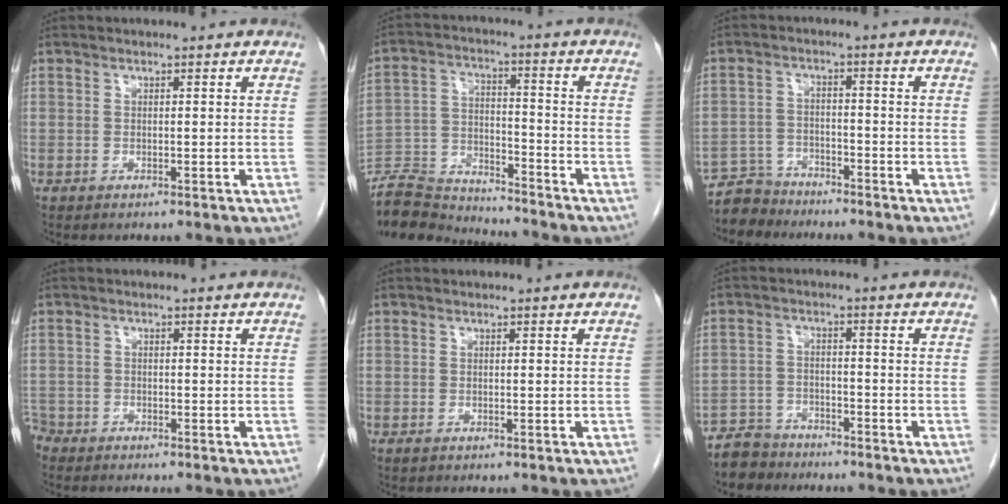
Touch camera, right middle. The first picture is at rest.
{"total": 12.4, "force": [-12.1, 1.7, 2.2], "torque": [-0.039, 0.016, -0.216]}
{"total": 5.1, "force": [-4.8, 1.8, -0.7], "torque": [0.013, -0.003, -0.091]}
{"total": 2.6, "force": [-2.3, 1.1, 0.0], "torque": [-0.002, -0.001, -0.045]}
{"total": 0.0}
{"total": 5.5, "force": [-4.9, 2.6, -0.1], "torque": [0.000, -0.002, -0.093]}